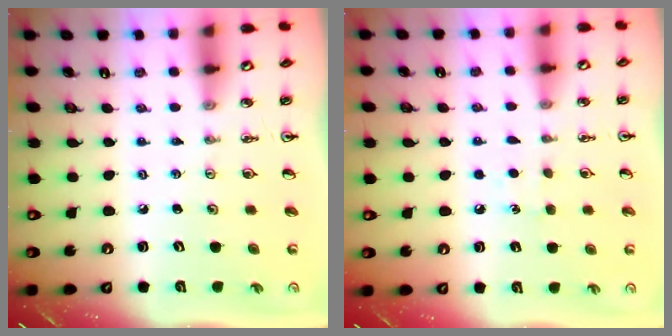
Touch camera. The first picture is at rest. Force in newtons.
{"total": 5.1, "press": 5.1, "slide": 0.6}